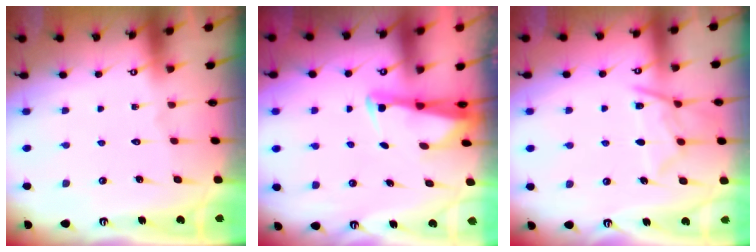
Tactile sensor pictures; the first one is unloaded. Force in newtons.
{"total": 2.6, "press": 2.5, "slide": 0.6}
{"total": 10.6, "press": 10.5, "slide": 1.1}